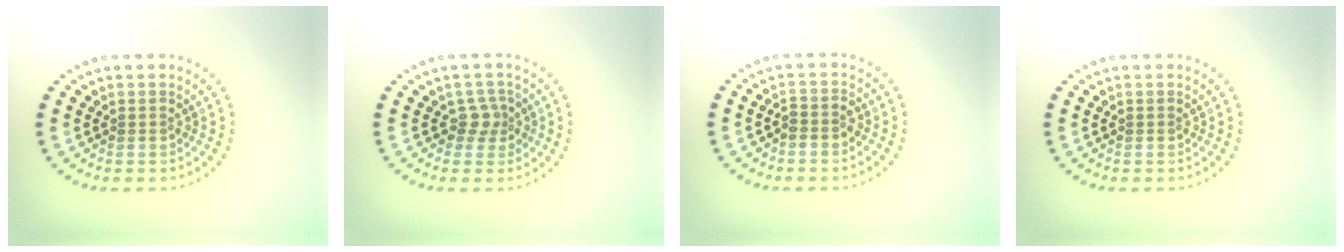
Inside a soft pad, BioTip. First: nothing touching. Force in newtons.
{"total": 1.9, "press": 1.4, "slide": 1.2}
{"total": 1.4, "press": 1.2, "slide": 0.7}
{"total": 0.0}